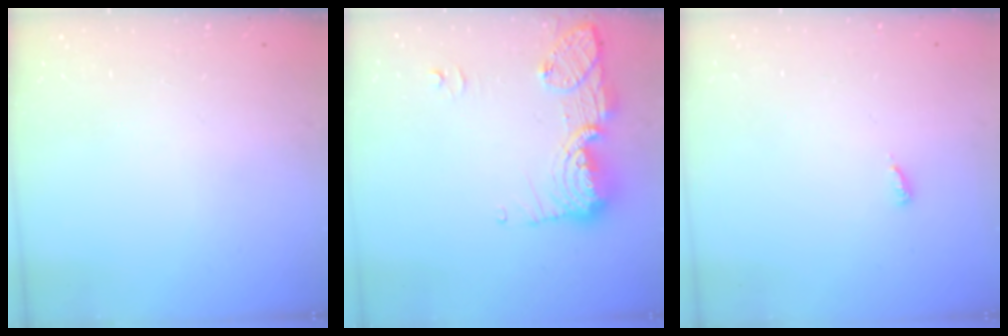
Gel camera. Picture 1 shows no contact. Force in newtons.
{"total": 14.5, "press": 14.3, "slide": 2.9}
{"total": 2.9, "press": 2.9, "slide": 0.2}